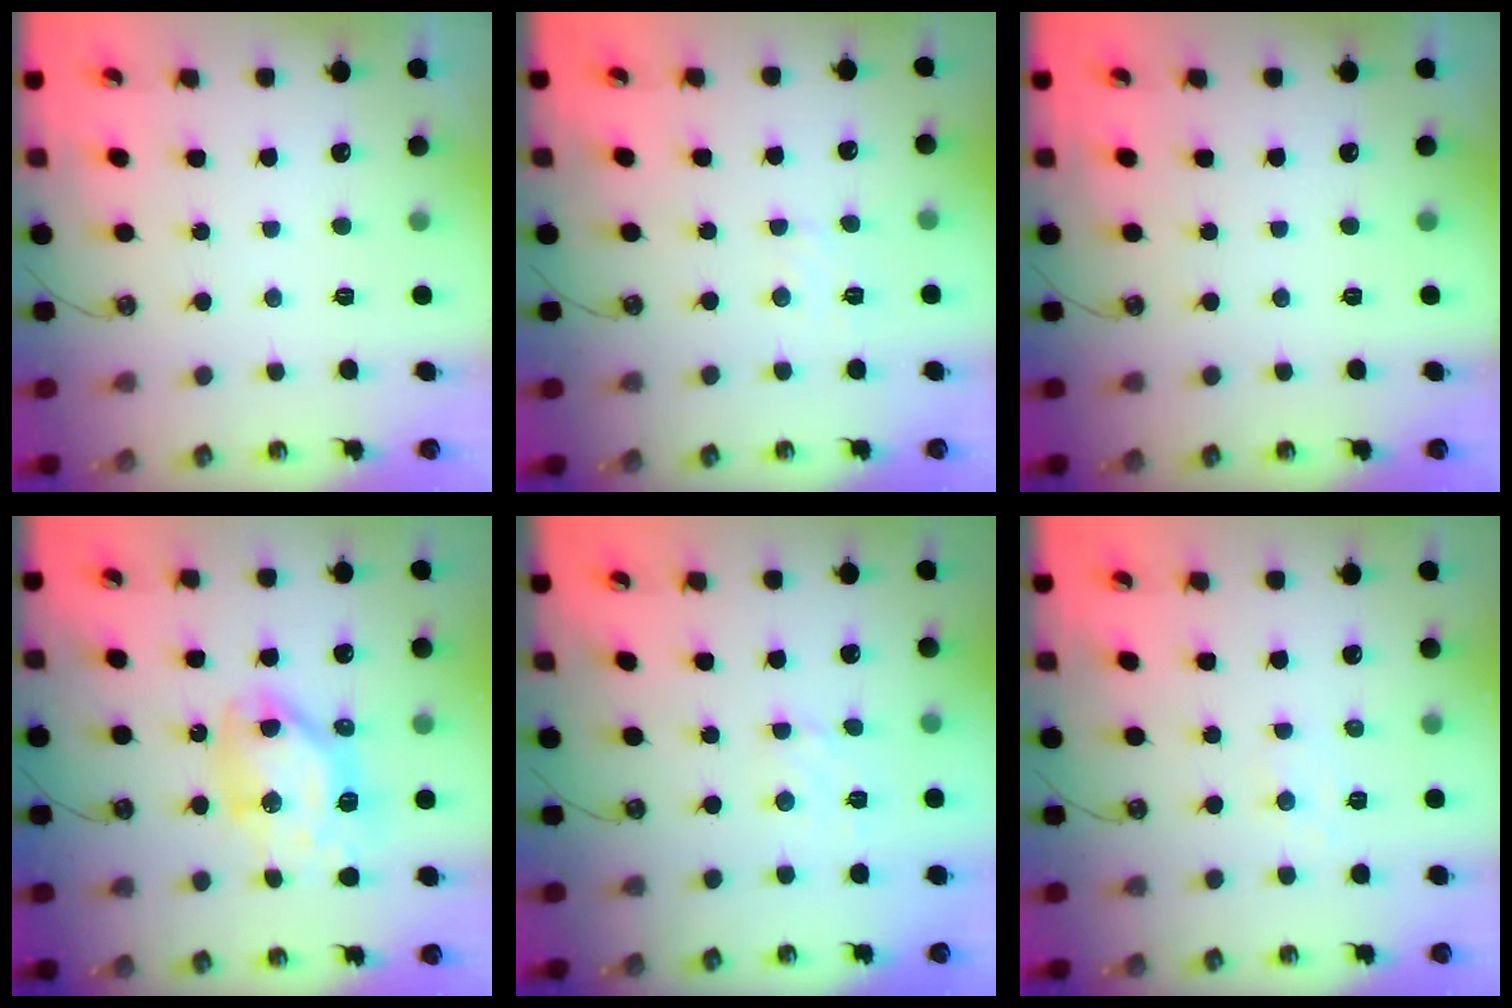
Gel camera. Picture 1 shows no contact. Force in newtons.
{"total": 4.8, "press": 4.8, "slide": 0.6}
{"total": 0.0}
{"total": 12.9, "press": 12.8, "slide": 1.5}
{"total": 2.9, "press": 2.9, "slide": 0.7}
{"total": 4.8, "press": 4.7, "slide": 0.5}